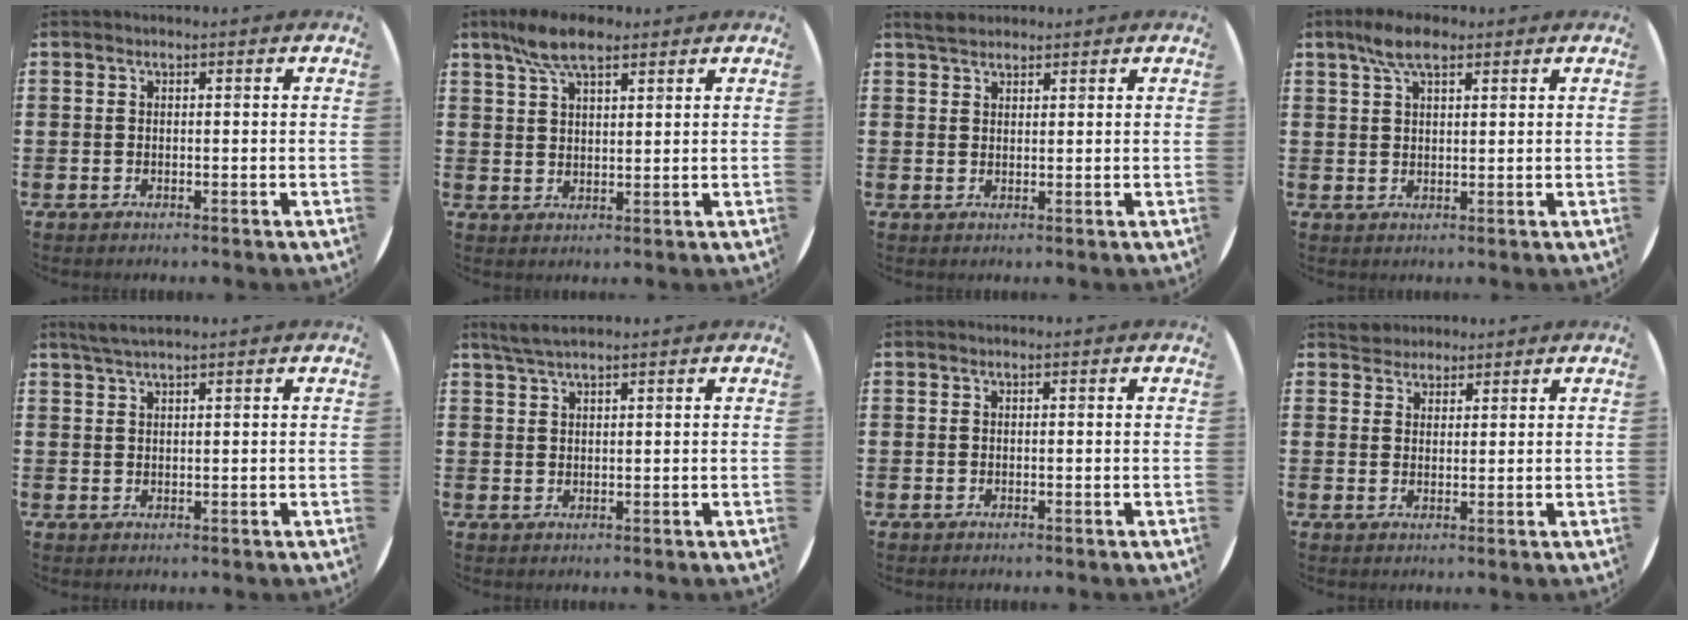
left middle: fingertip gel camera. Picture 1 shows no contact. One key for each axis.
{"total": 6.7, "fx": 4.9, "fy": 2.3, "fz": 3.9, "tx": -0.089, "ty": -0.001, "tz": 0.091}
{"total": 2.3, "fx": 2.1, "fy": 0.8, "fz": 0.2, "tx": 0.000, "ty": 0.002, "tz": 0.041}
{"total": 5.1, "fx": 3.3, "fy": 2.0, "fz": 3.3, "tx": -0.064, "ty": 0.004, "tz": 0.058}
{"total": 2.1, "fx": 1.8, "fy": 0.0, "fz": 1.1, "tx": -0.024, "ty": 0.002, "tz": 0.033}
{"total": 2.5, "fx": 2.1, "fy": 0.2, "fz": 1.3, "tx": -0.029, "ty": 0.003, "tz": 0.038}
{"total": 0.0}
{"total": 2.9, "fx": 2.8, "fy": 1.0, "fz": -0.2, "tx": 0.004, "ty": -0.002, "tz": 0.053}